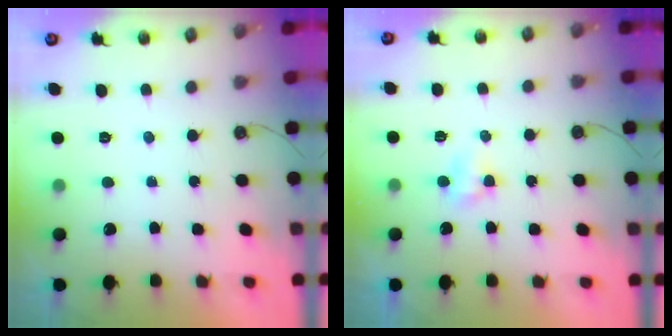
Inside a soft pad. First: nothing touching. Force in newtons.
{"total": 2.4, "press": 2.4, "slide": 0.3}